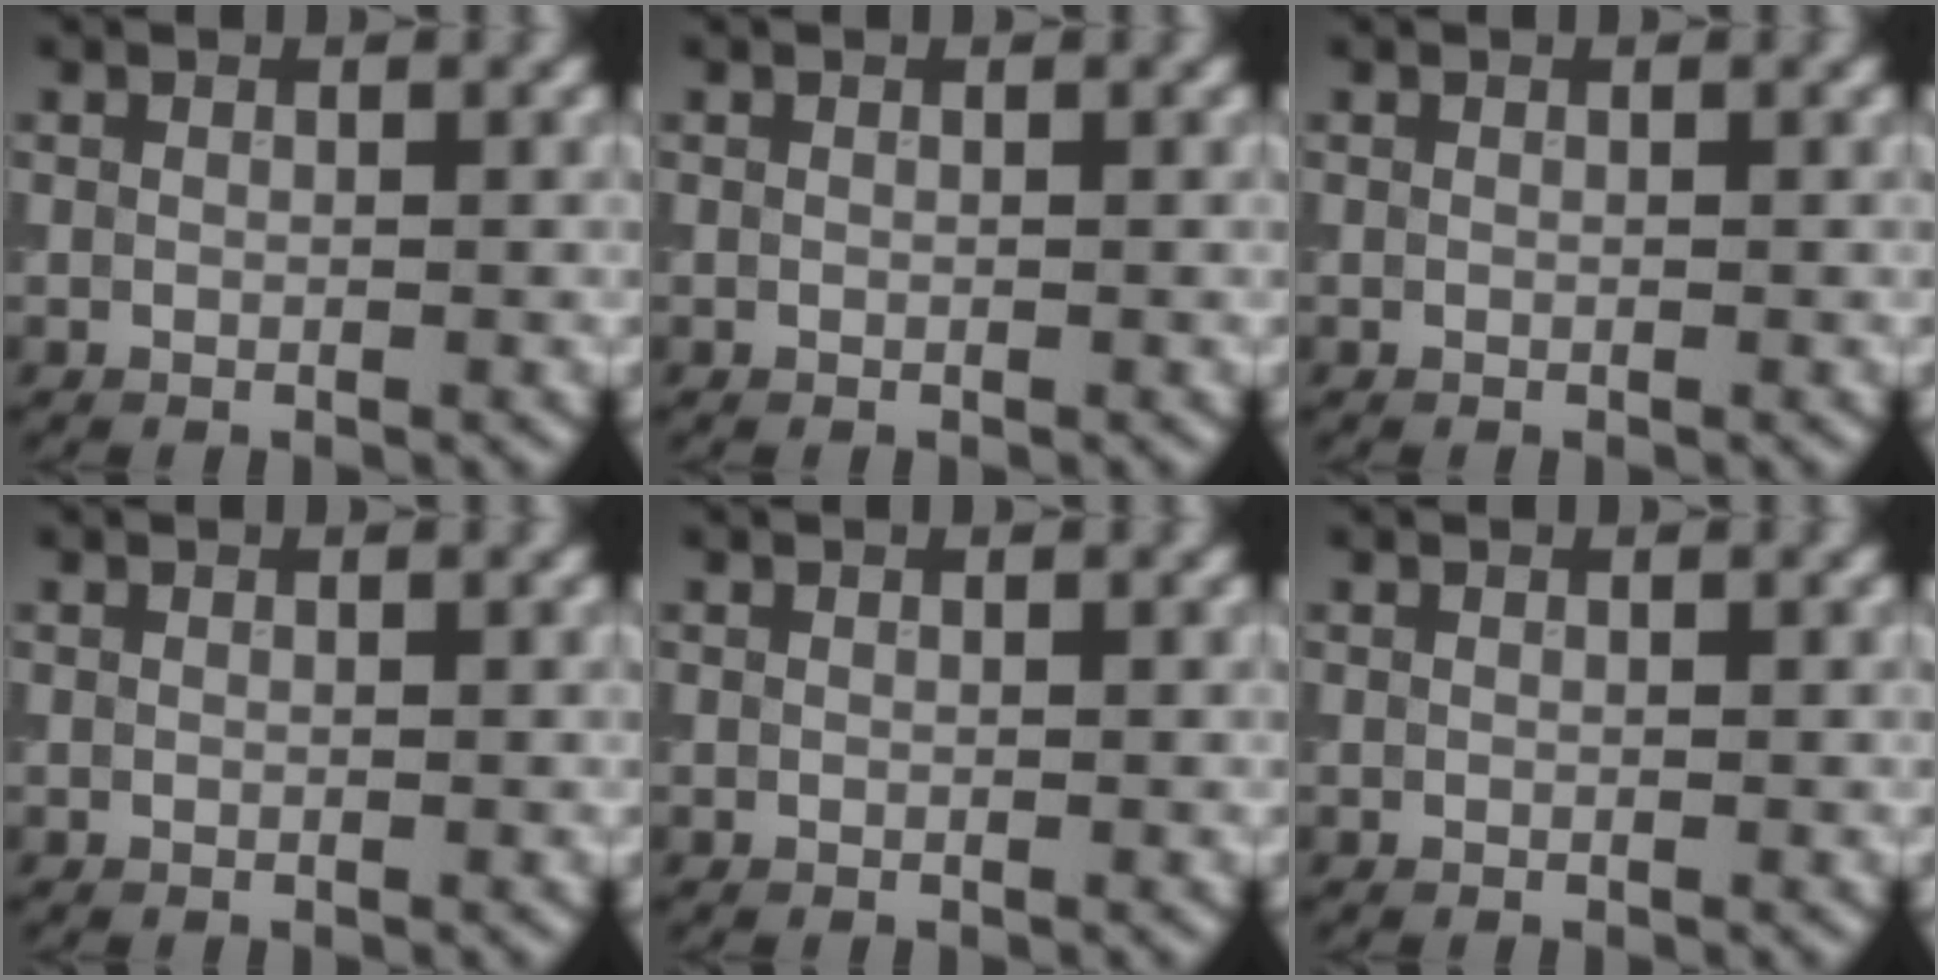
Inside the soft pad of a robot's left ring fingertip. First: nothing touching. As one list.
[{"total": 0.0}, {"total": 0.0}, {"total": 0.0}, {"total": 0.0}, {"total": 0.0}]